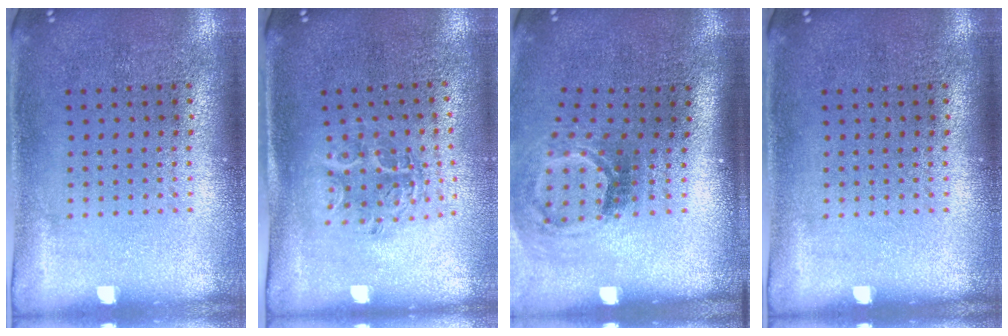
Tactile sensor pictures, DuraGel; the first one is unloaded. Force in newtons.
{"total": 1.1, "press": 1.1, "slide": 0.2}
{"total": 1.9, "press": 1.2, "slide": 1.5}
{"total": 0.0}